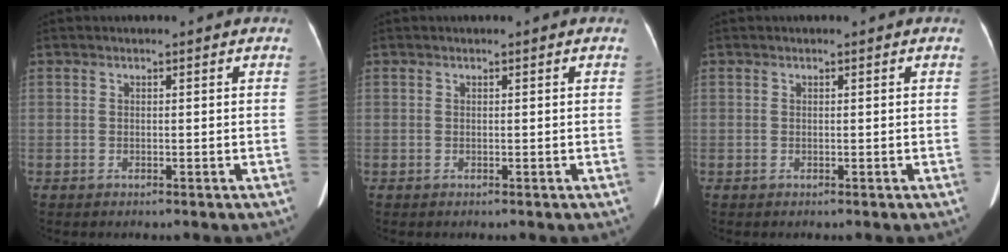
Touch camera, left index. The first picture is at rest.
{"total": 0.0}
{"total": 0.0}